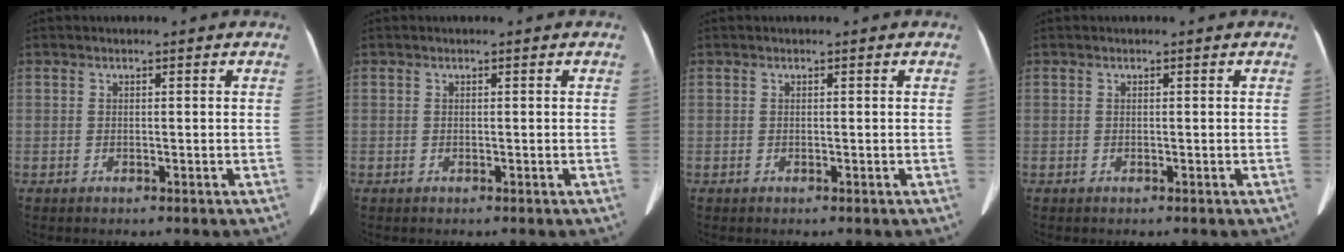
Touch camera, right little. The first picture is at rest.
{"total": 0.0}
{"total": 0.0}
{"total": 0.0}